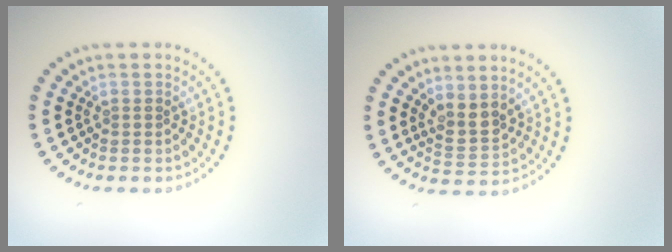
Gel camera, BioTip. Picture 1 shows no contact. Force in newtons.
{"total": 2.4, "press": 2.0, "slide": 1.3}